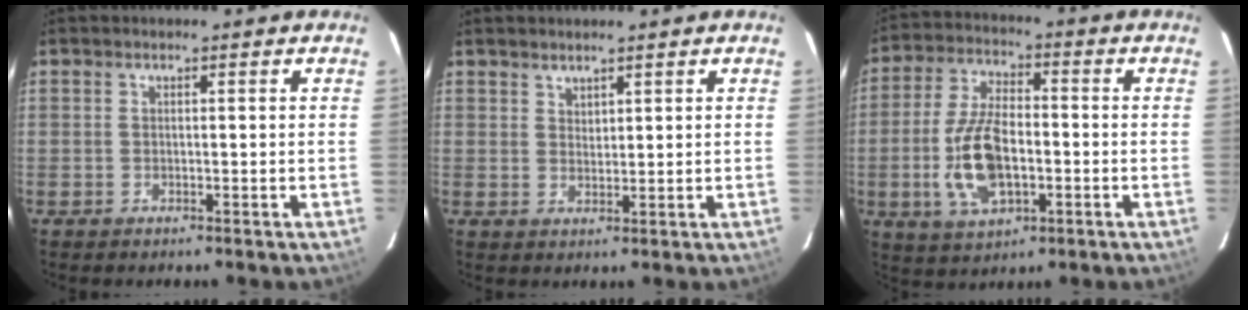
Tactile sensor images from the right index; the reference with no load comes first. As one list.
[{"total": 1.8, "force": [1.6, 0.8, 0.3], "torque": [0.000, 0.002, 0.030]}, {"total": 12.8, "force": [-3.0, 6.4, 10.7], "torque": [-0.225, 0.000, -0.049]}]